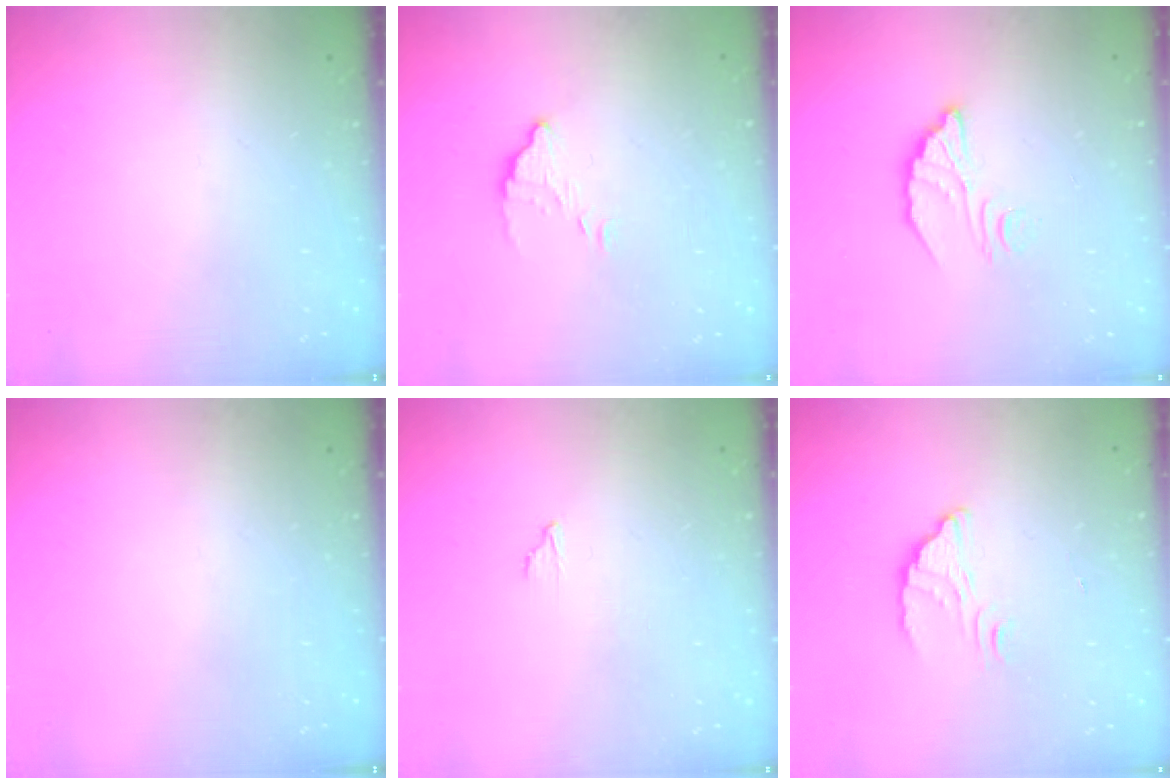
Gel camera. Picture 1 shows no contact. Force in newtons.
{"total": 3.5, "press": 3.5, "slide": 0.3}
{"total": 5.9, "press": 5.9, "slide": 0.2}
{"total": 0.0}
{"total": 2.3, "press": 2.3, "slide": 0.1}
{"total": 2.4, "press": 2.4, "slide": 0.1}